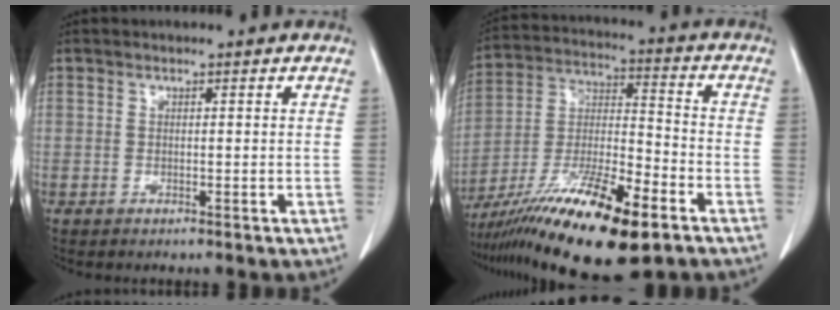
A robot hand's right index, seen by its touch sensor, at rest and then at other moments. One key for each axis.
{"total": 20.3, "fx": -12.6, "fy": 3.1, "fz": 15.6, "tx": -0.289, "ty": -0.032, "tz": -0.221}